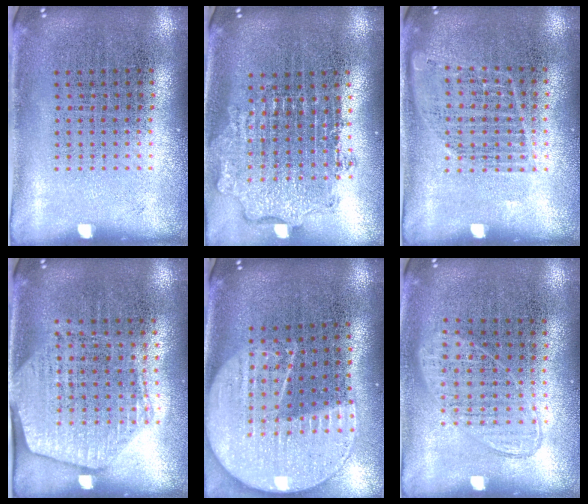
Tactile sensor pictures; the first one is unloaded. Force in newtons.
{"total": 1.9, "press": 1.4, "slide": 1.2}
{"total": 1.0, "press": 1.0, "slide": 0.3}
{"total": 1.7, "press": 1.5, "slide": 0.8}
{"total": 2.2, "press": 1.9, "slide": 1.1}
{"total": 1.0, "press": 0.9, "slide": 0.4}